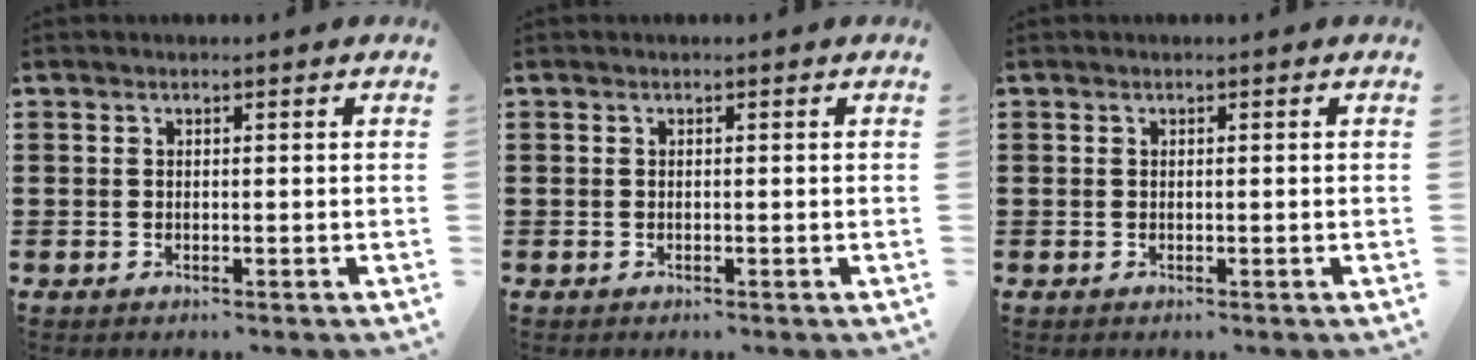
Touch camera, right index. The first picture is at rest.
{"total": 0.0}
{"total": 0.0}